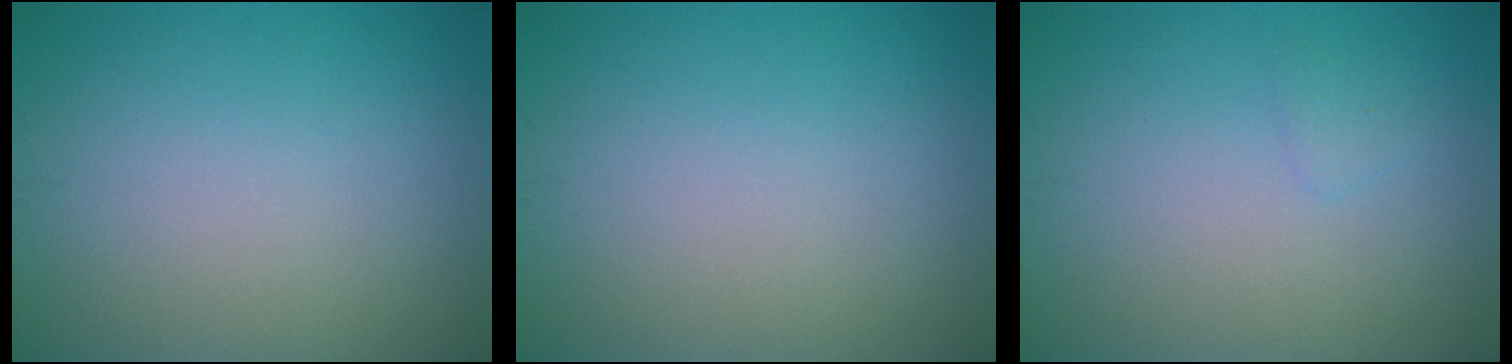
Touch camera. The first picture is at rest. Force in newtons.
{"total": 0.0}
{"total": 0.6, "press": 0.6, "slide": 0.0}